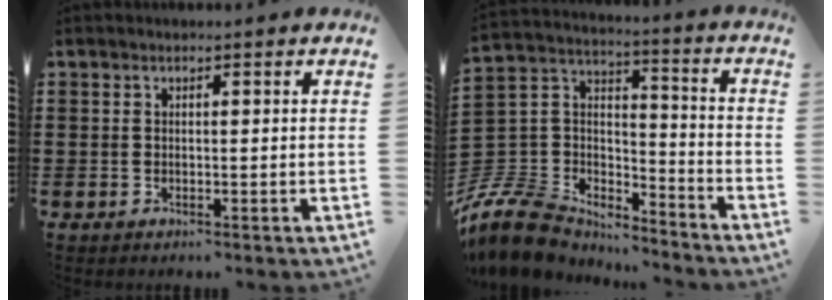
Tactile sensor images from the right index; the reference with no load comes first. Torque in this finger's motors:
{"motor_torque": [-0.99, 0.90, -1.06, -0.21]}